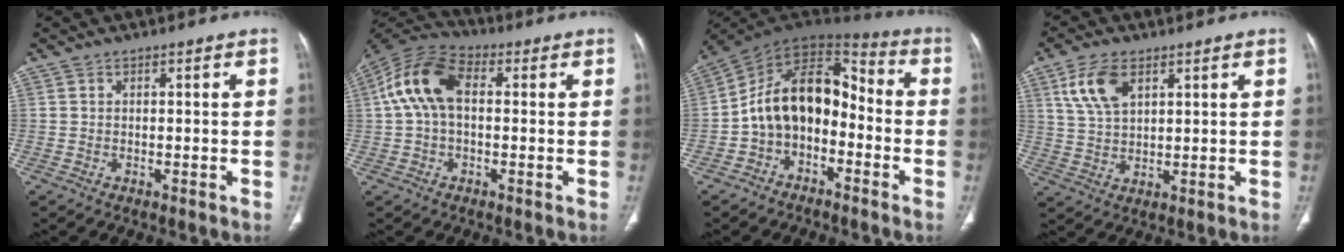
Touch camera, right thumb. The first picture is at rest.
{"total": 11.7, "force": [1.2, 7.1, 9.2], "torque": [-0.183, 0.033, 0.012]}
{"total": 14.6, "force": [-3.2, 9.9, 10.3], "torque": [-0.145, 0.081, -0.067]}
{"total": 8.2, "force": [3.9, 4.4, 5.8], "torque": [-0.110, -0.008, 0.081]}